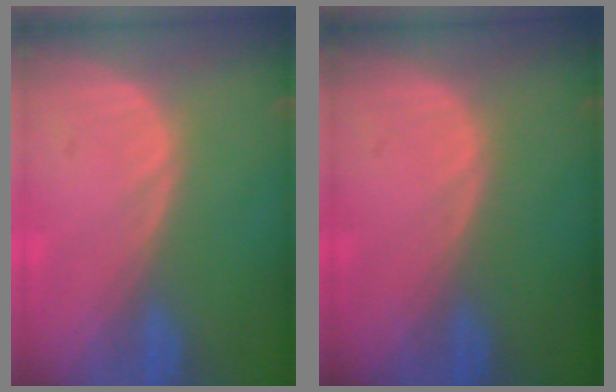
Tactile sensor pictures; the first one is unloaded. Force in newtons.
{"total": 0.0}